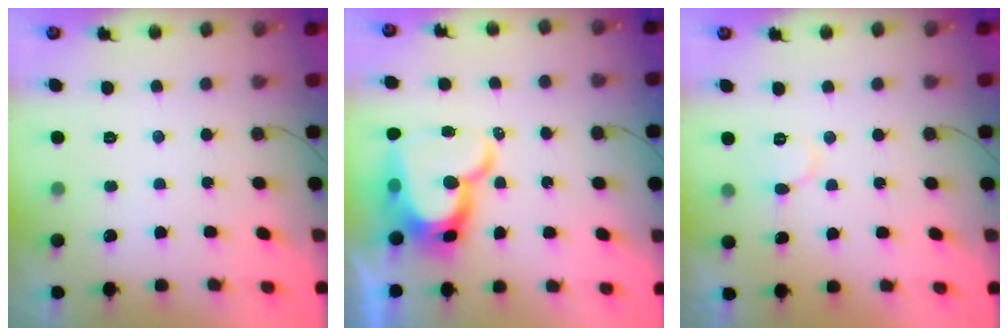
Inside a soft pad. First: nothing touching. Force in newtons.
{"total": 17.9, "press": 17.8, "slide": 1.8}
{"total": 5.4, "press": 5.4, "slide": 0.3}